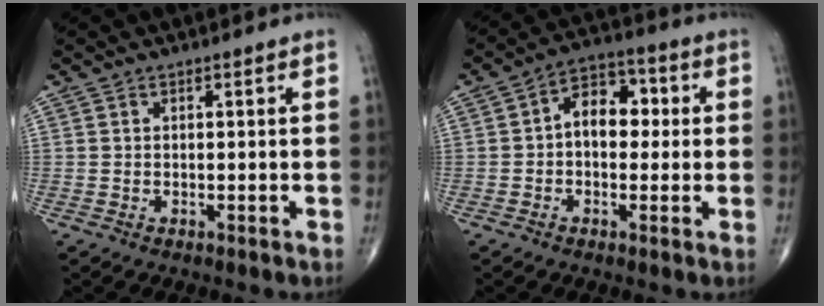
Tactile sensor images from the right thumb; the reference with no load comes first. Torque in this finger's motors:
{"motor_torque": [-0.30, 0.64, 0.30, 0.08, 0.19]}